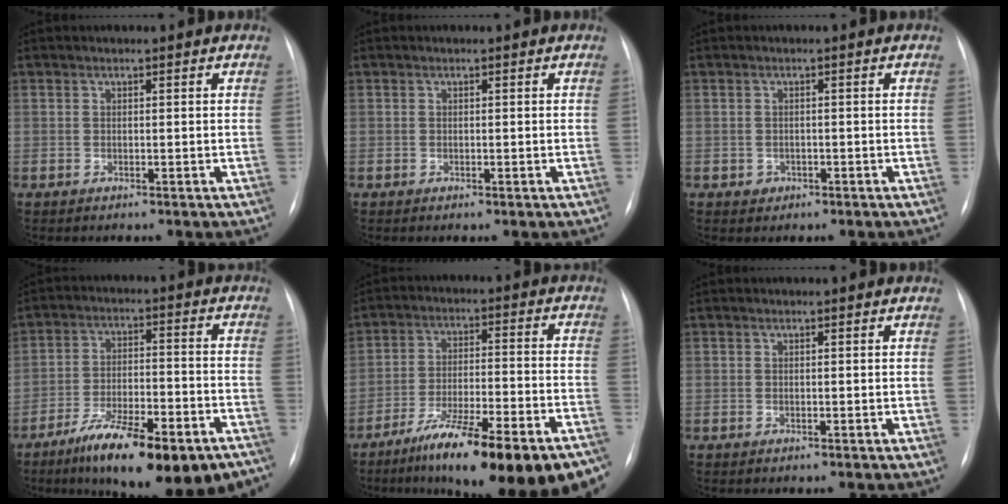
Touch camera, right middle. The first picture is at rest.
{"total": 0.0}
{"total": 1.4, "force": [-0.6, 1.2, 0.2], "torque": [0.000, 0.006, -0.006]}
{"total": 18.8, "force": [-13.2, 4.8, 12.5], "torque": [-0.153, 0.009, -0.204]}
{"total": 22.1, "force": [-15.8, 3.2, 15.0], "torque": [-0.169, 0.005, -0.244]}
{"total": 0.0}